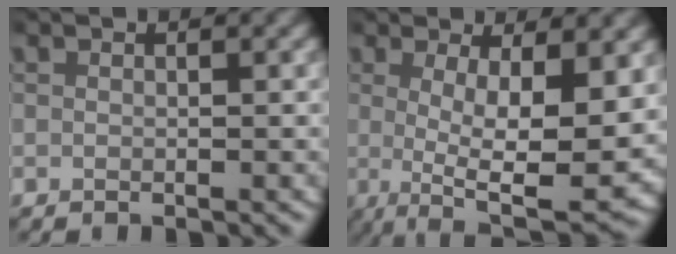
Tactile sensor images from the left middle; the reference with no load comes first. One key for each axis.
{"total": 8.2, "fx": -1.1, "fy": 2.7, "fz": 7.7, "tx": -0.126, "ty": -0.034, "tz": 0.000}